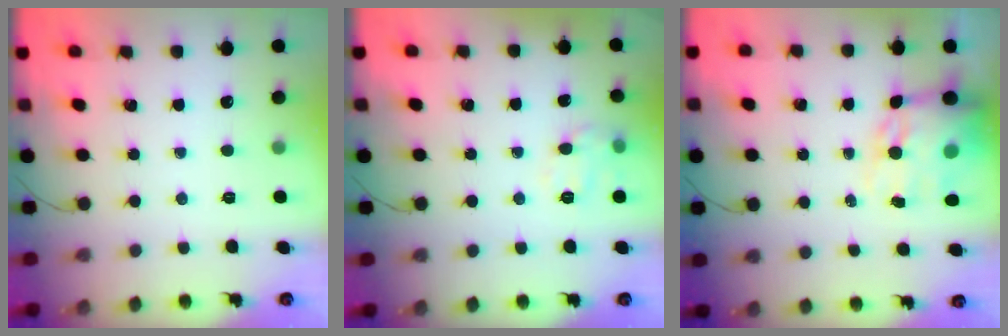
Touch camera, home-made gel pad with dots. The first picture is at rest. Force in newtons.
{"total": 8.9, "press": 8.9, "slide": 0.5}
{"total": 15.8, "press": 15.3, "slide": 4.1}